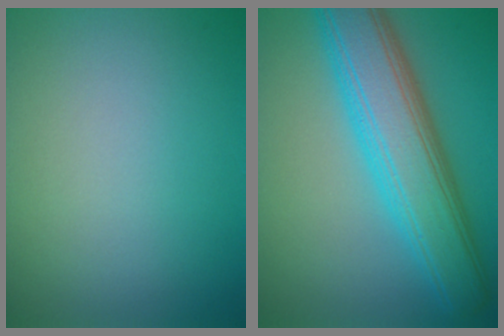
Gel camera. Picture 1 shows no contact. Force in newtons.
{"total": 8.7, "press": 8.7, "slide": 0.4}